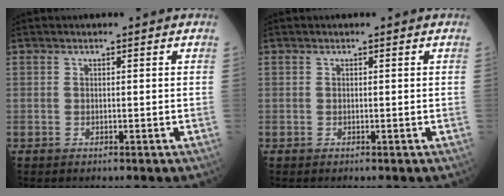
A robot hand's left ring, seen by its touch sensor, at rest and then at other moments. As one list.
[{"total": 0.0}]